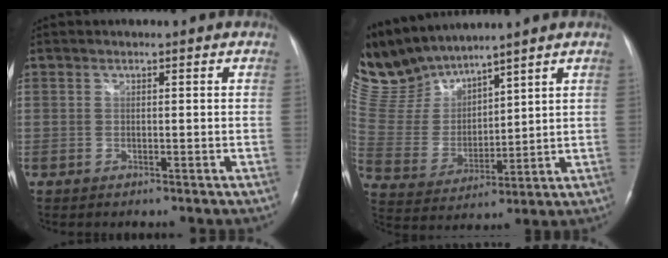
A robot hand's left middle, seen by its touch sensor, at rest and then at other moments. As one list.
[{"total": 11.5, "force": [11.2, 1.5, 2.0], "torque": [-0.070, 0.009, 0.248]}]